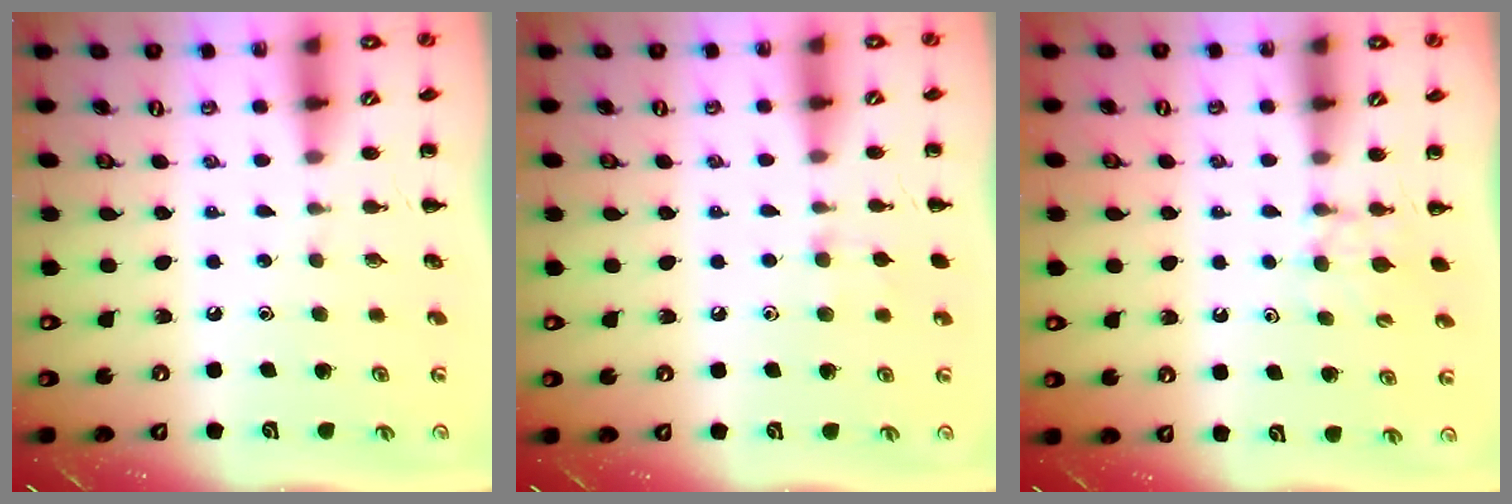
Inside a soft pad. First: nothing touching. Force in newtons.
{"total": 5.2, "press": 5.0, "slide": 1.5}
{"total": 4.9, "press": 4.7, "slide": 1.4}